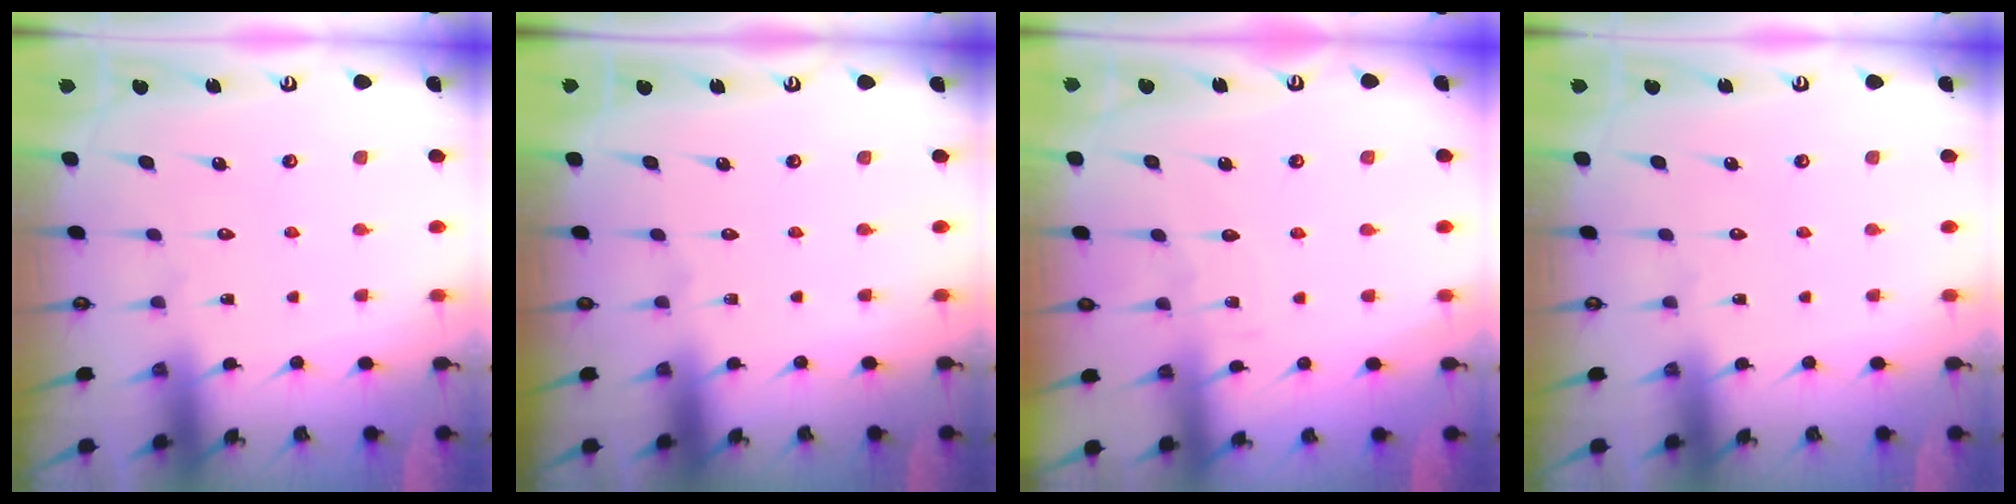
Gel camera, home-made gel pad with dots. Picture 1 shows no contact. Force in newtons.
{"total": 0.0}
{"total": 2.1, "press": 2.1, "slide": 0.2}
{"total": 0.0}